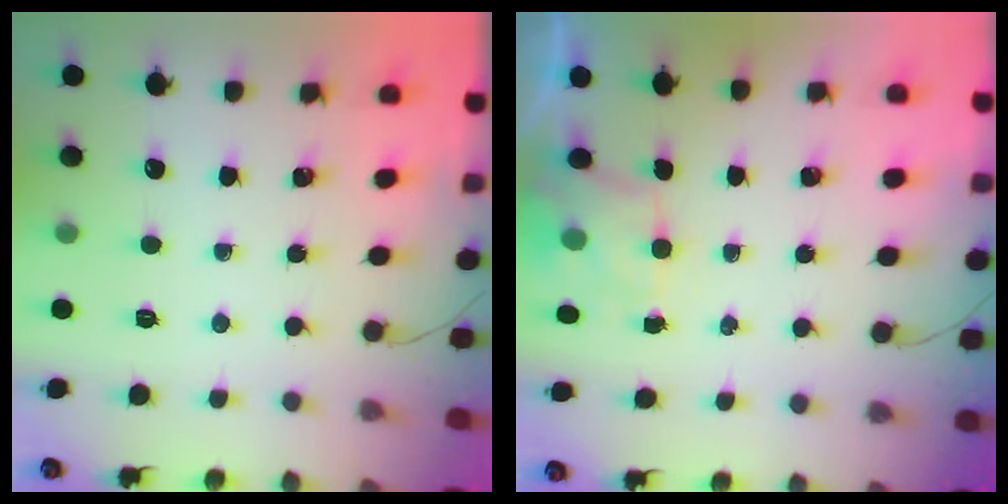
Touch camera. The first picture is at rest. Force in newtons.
{"total": 1.8, "press": 1.5, "slide": 1.0}